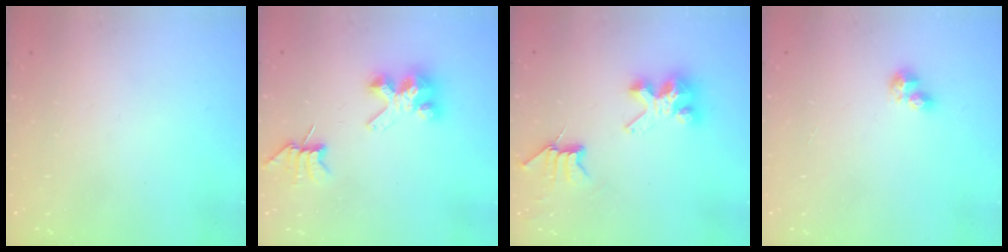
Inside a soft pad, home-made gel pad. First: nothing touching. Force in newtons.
{"total": 6.6, "press": 6.6, "slide": 0.5}
{"total": 7.7, "press": 7.7, "slide": 0.2}
{"total": 5.3, "press": 5.3, "slide": 0.6}